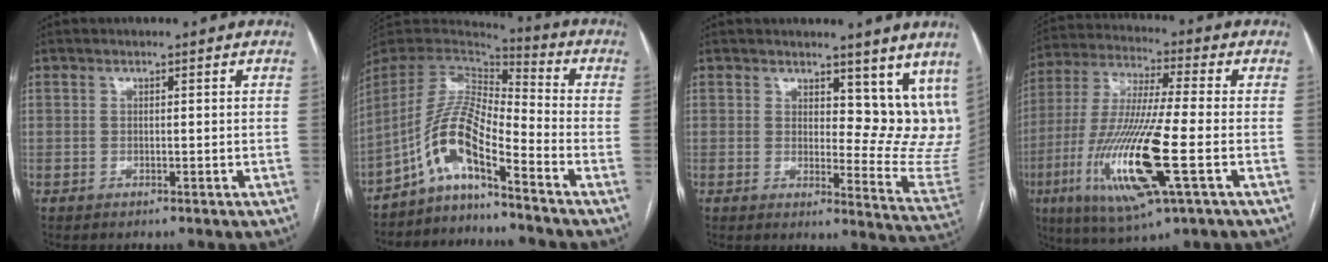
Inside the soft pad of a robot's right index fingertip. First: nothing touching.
{"total": 10.2, "force": [-6.5, 1.5, 7.7], "torque": [-0.160, 0.020, -0.124]}
{"total": 12.7, "force": [9.9, 5.2, 5.9], "torque": [-0.040, -0.028, 0.108]}
{"total": 18.3, "force": [-5.4, 1.4, 17.4], "torque": [-0.368, -0.029, -0.096]}